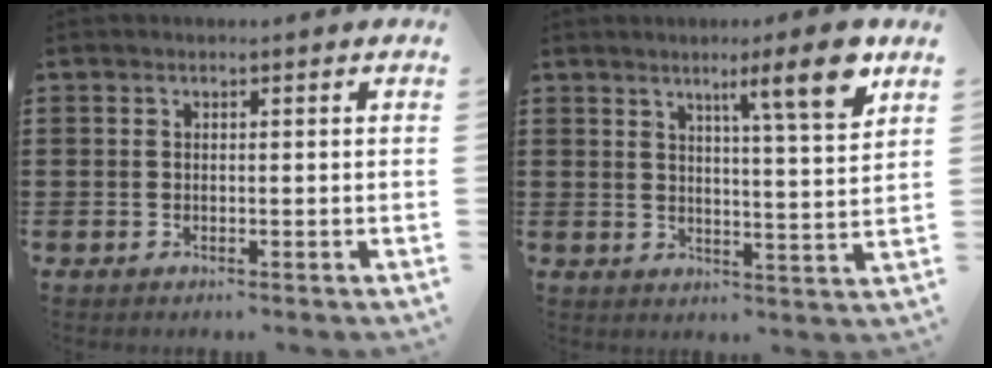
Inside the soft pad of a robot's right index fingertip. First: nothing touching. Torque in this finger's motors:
{"motor_torque": [0.47, 0.41, 0.69, 0.07]}